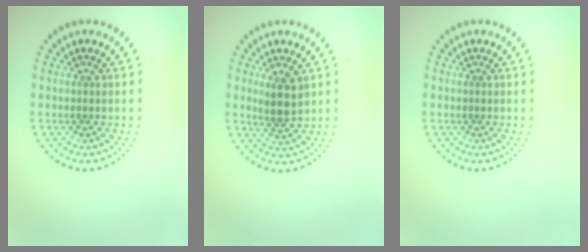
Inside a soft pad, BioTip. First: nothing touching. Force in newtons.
{"total": 2.7, "press": 2.5, "slide": 1.1}
{"total": 0.0}